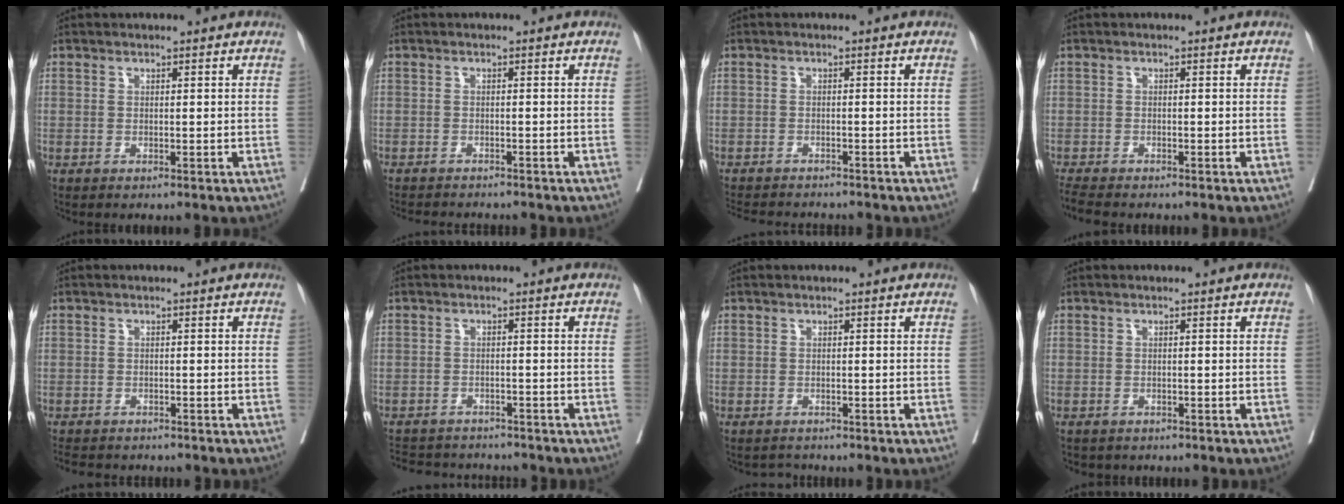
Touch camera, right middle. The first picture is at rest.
{"total": 7.1, "force": [-6.7, 0.7, 2.3], "torque": [-0.032, -0.011, -0.100]}
{"total": 9.3, "force": [-8.6, 1.9, 2.9], "torque": [-0.051, -0.008, -0.117]}
{"total": 3.9, "force": [-3.6, 0.6, 1.6], "torque": [-0.028, -0.013, -0.061]}
{"total": 6.3, "force": [-5.5, 2.3, 1.9], "torque": [-0.029, -0.005, -0.078]}
{"total": 8.7, "force": [-8.2, 2.7, 1.4], "torque": [-0.027, 0.008, -0.112]}
{"total": 1.3, "force": [-1.1, 0.4, -0.4], "torque": [0.000, -0.006, -0.019]}
{"total": 2.5, "force": [-2.1, 1.3, 0.4], "torque": [-0.009, 0.000, -0.028]}